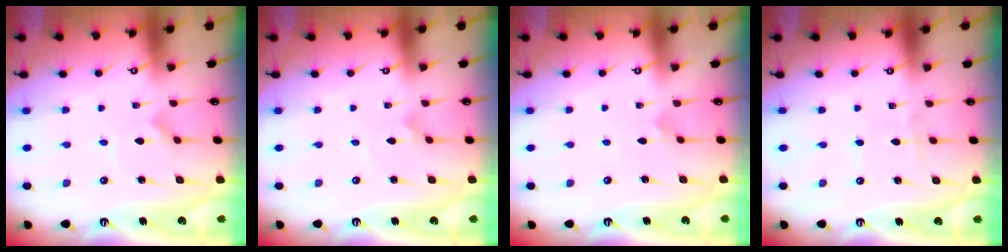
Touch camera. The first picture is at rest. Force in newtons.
{"total": 0.7, "press": 0.7, "slide": 0.1}
{"total": 2.7, "press": 2.7, "slide": 0.1}
{"total": 2.3, "press": 2.3, "slide": 0.3}